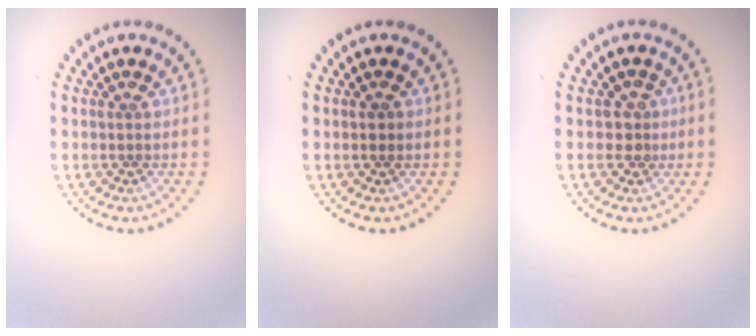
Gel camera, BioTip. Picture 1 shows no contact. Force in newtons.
{"total": 0.9, "press": 0.9, "slide": 0.3}
{"total": 1.8, "press": 1.3, "slide": 1.2}